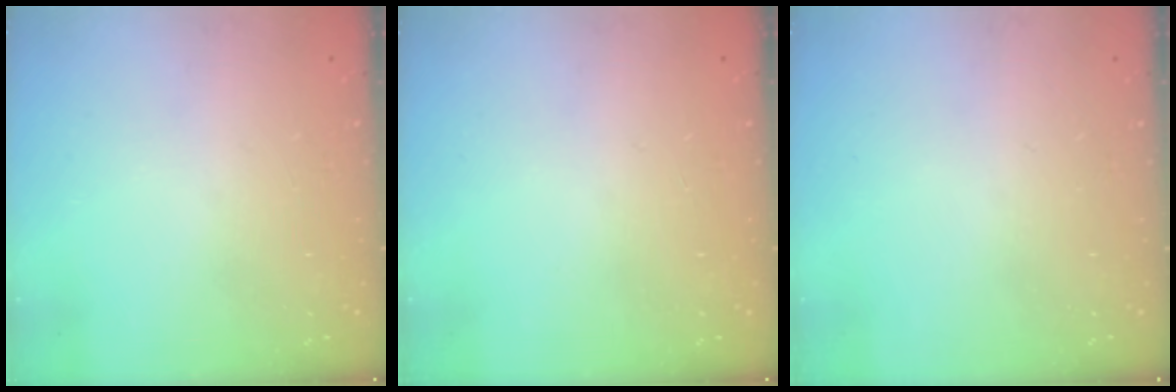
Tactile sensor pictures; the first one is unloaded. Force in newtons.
{"total": 0.0}
{"total": 0.0}